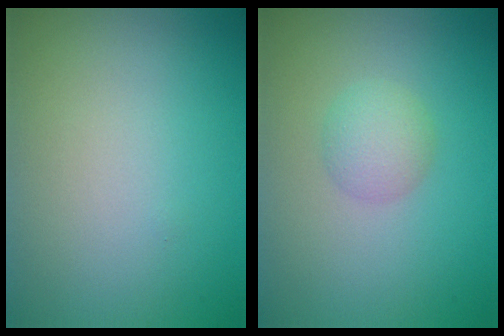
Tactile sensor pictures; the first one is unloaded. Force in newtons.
{"total": 2.0, "press": 2.0, "slide": 0.1}